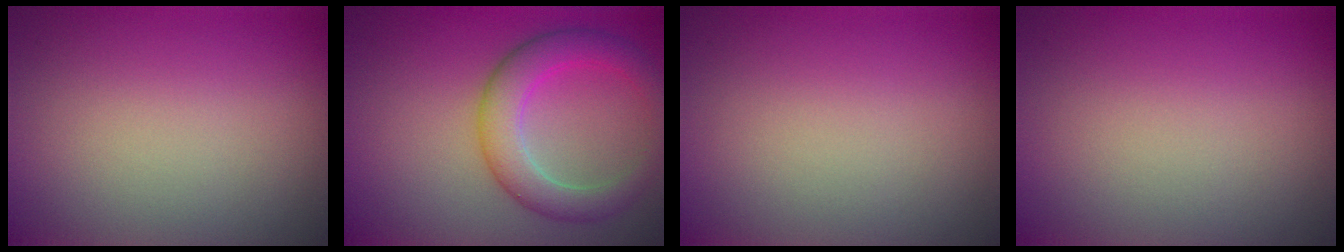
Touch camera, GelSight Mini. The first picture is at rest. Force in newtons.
{"total": 4.5, "press": 4.5, "slide": 0.1}
{"total": 0.0}
{"total": 0.0}